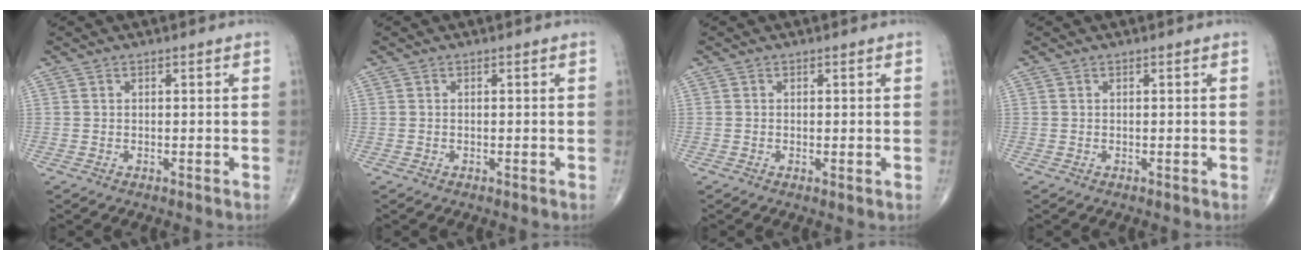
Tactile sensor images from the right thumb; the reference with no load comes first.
{"total": 0.0}
{"total": 0.7, "force": [-0.1, 0.1, 0.7], "torque": [-0.015, -0.006, -0.003]}
{"total": 0.0}